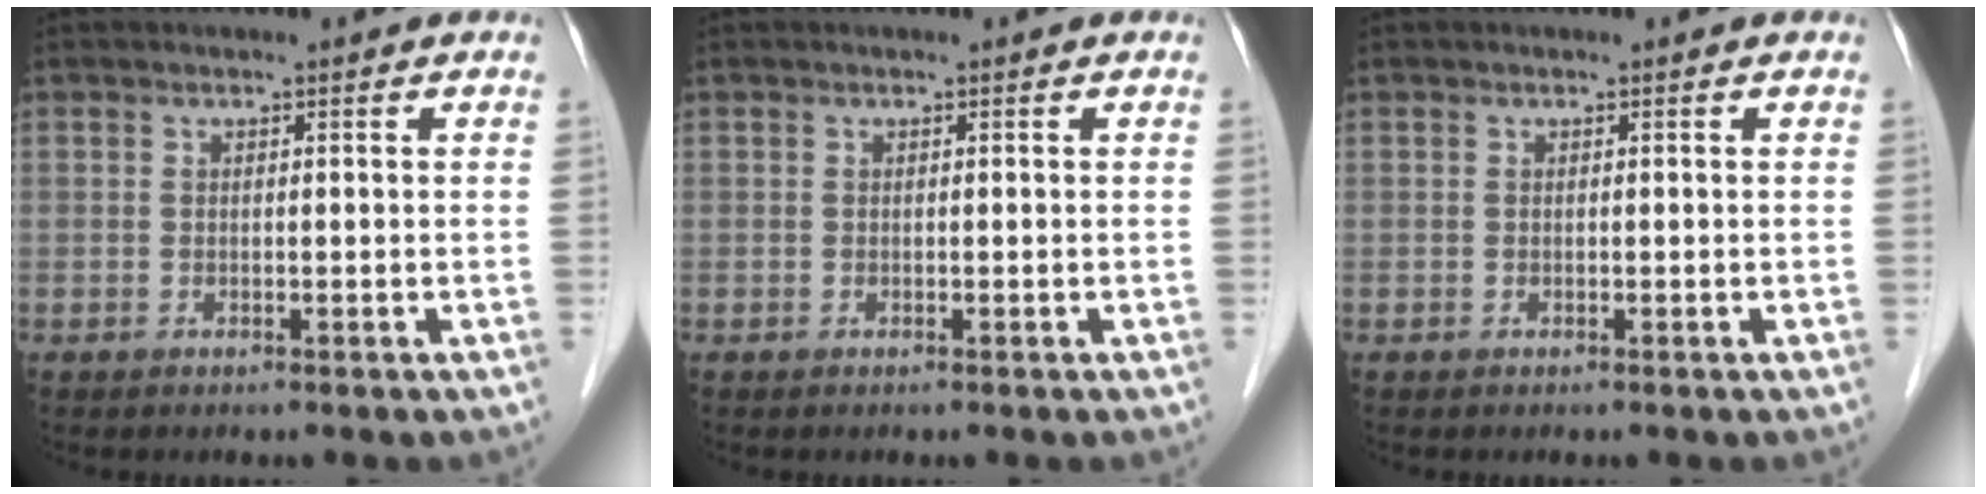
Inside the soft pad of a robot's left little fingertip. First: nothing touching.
{"total": 0.0}
{"total": 0.0}